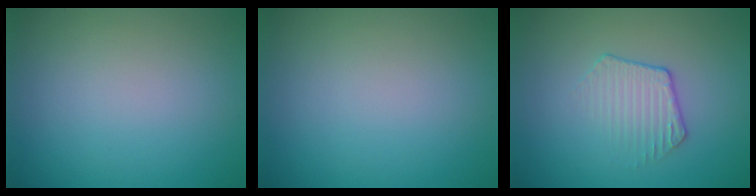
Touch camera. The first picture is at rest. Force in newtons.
{"total": 0.0}
{"total": 2.1, "press": 1.5, "slide": 1.4}